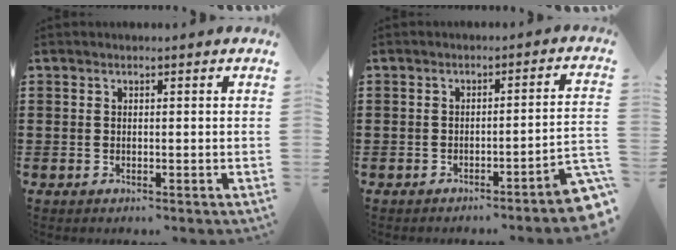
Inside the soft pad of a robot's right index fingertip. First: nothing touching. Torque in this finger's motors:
{"motor_torque": [0.16, -0.21, 0.22, 0.07]}